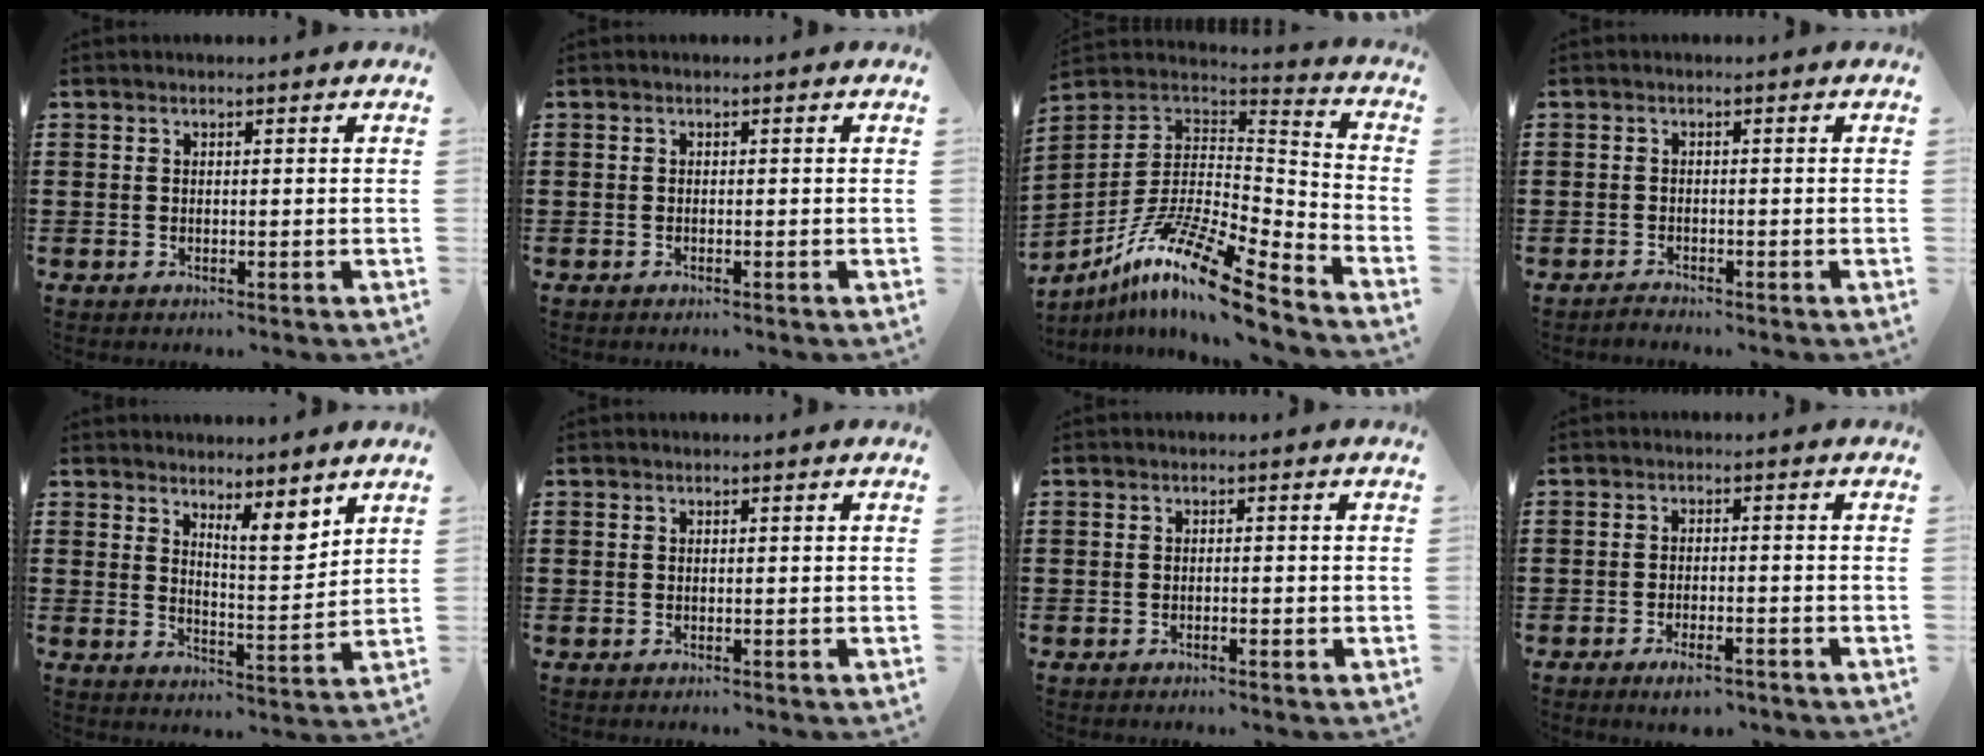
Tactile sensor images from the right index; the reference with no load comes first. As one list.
[{"total": 0.0}, {"total": 15.1, "force": [-10.2, 3.0, 10.7], "torque": [-0.210, 0.015, -0.191]}, {"total": 1.1, "force": [-1.1, 0.3, -0.1], "torque": [-0.002, 0.005, -0.024]}, {"total": 5.5, "force": [4.5, 1.2, 2.8], "torque": [-0.051, -0.021, 0.077]}, {"total": 0.0}, {"total": 0.7, "force": [-0.5, 0.2, 0.5], "torque": [-0.011, -0.002, -0.008]}, {"total": 2.9, "force": [-2.2, 0.6, 1.8], "torque": [-0.040, 0.001, -0.043]}]